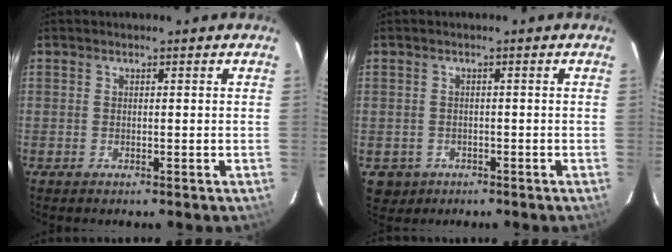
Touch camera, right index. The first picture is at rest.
{"total": 3.9, "force": [-1.2, 3.7, 0.8], "torque": [-0.022, 0.004, -0.010]}